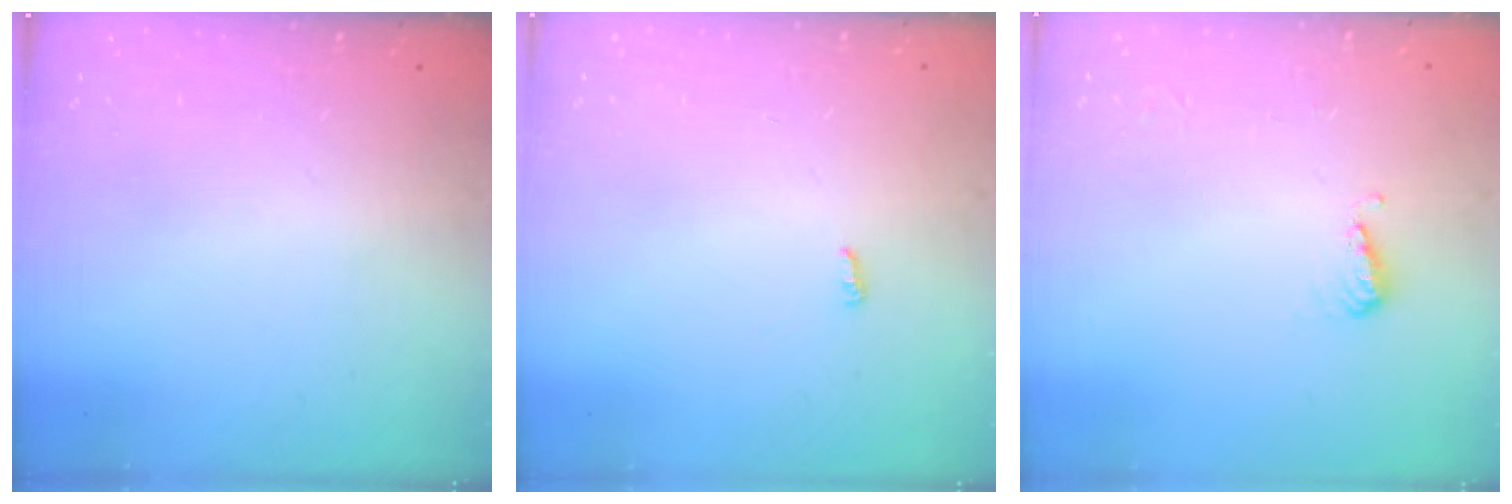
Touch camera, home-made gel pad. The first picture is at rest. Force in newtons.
{"total": 3.4, "press": 3.3, "slide": 0.6}
{"total": 5.2, "press": 5.1, "slide": 0.9}